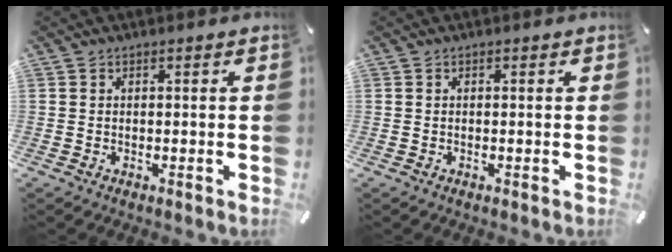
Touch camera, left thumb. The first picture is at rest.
{"total": 0.0}